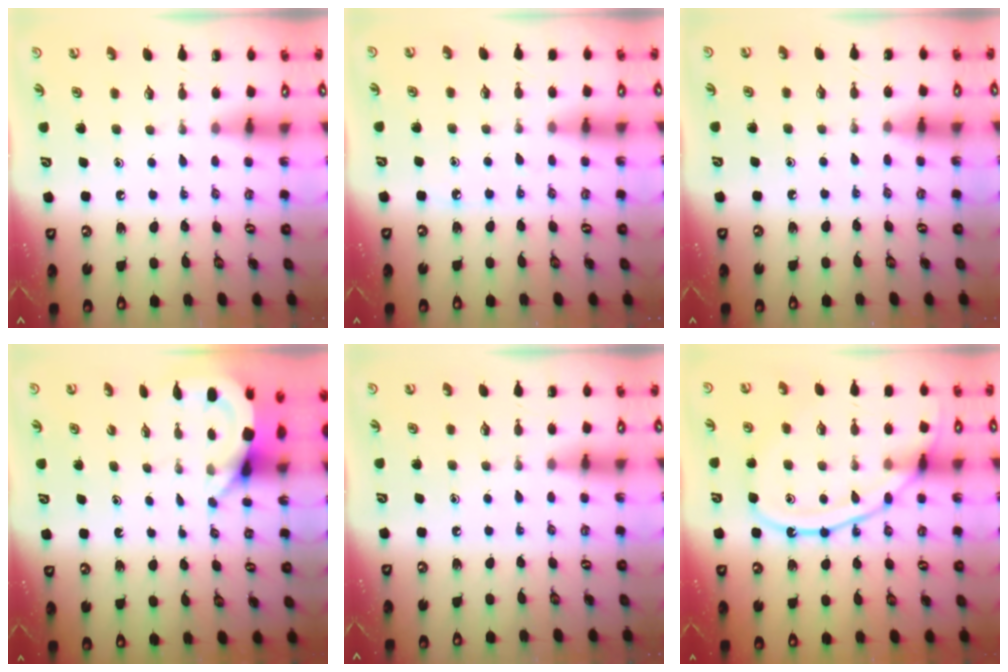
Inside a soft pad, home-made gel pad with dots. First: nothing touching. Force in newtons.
{"total": 4.9, "press": 4.9, "slide": 0.7}
{"total": 3.9, "press": 3.9, "slide": 0.5}
{"total": 3.7, "press": 3.7, "slide": 0.3}
{"total": 0.0}
{"total": 14.5, "press": 14.4, "slide": 1.4}